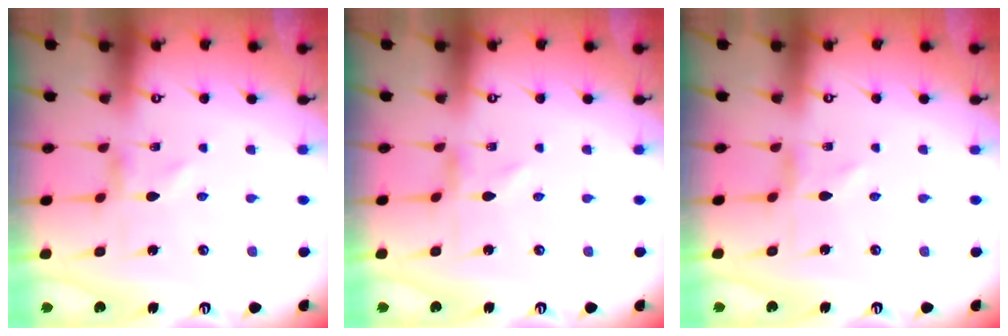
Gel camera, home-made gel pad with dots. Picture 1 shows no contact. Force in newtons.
{"total": 0.6, "press": 0.6, "slide": 0.1}
{"total": 0.6, "press": 0.6, "slide": 0.2}